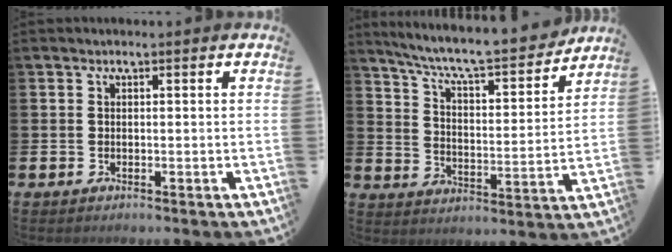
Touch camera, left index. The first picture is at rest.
{"total": 8.4, "force": [7.7, 0.8, 3.1], "torque": [-0.086, -0.059, 0.128]}